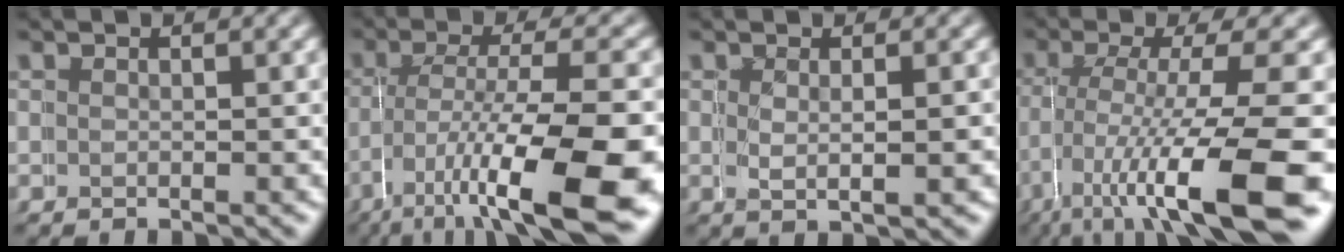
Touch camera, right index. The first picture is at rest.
{"total": 10.2, "force": [-3.9, 3.4, 8.8], "torque": [-0.144, -0.028, -0.049]}
{"total": 0.8, "force": [0.2, 0.1, 0.8], "torque": [-0.023, -0.008, 0.010]}
{"total": 9.5, "force": [-2.8, 2.9, 8.6], "torque": [-0.141, -0.028, -0.033]}